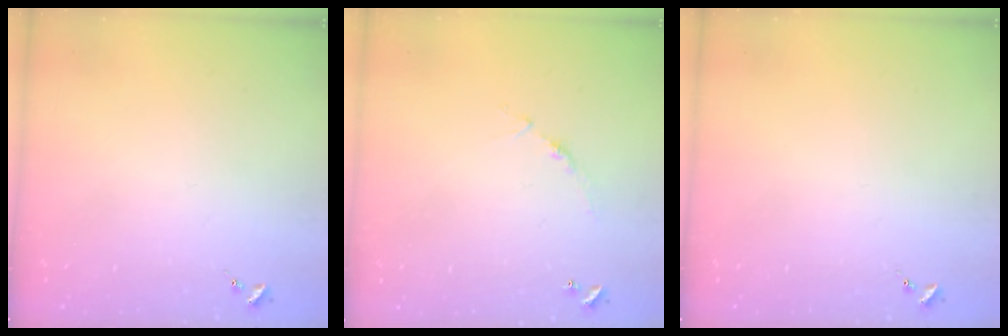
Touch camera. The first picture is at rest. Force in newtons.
{"total": 5.1, "press": 5.1, "slide": 0.4}
{"total": 0.0}